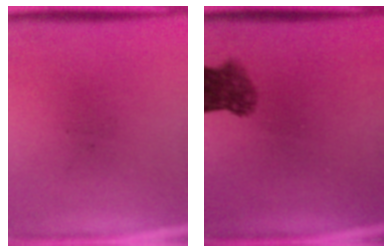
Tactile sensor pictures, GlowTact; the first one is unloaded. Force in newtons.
{"total": 5.2}